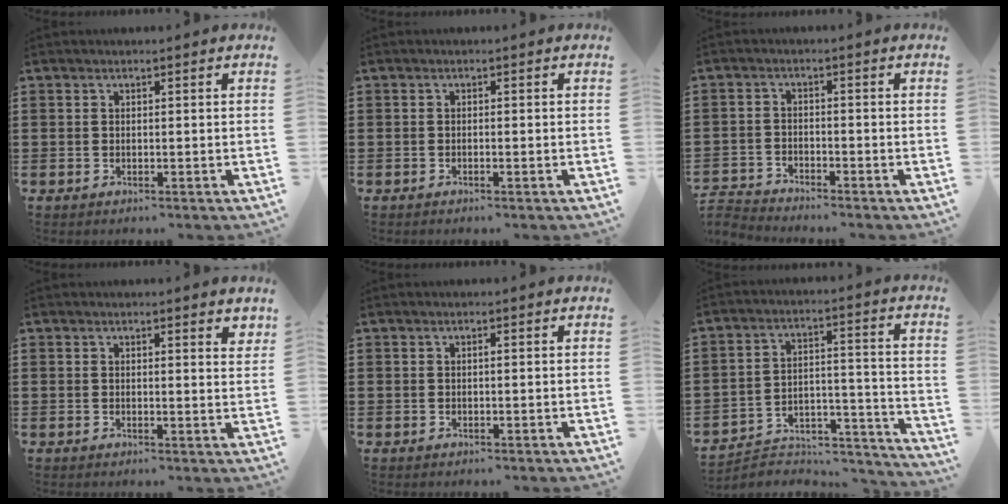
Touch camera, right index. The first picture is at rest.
{"total": 0.5, "force": [-0.4, 0.0, 0.3], "torque": [-0.006, -0.001, -0.009]}
{"total": 2.8, "force": [-2.7, 0.3, -0.3], "torque": [-0.003, 0.000, -0.060]}
{"total": 1.1, "force": [1.0, 0.0, 0.4], "torque": [-0.003, -0.002, 0.018]}
{"total": 0.0}
{"total": 4.1, "force": [-3.8, 1.5, 0.7], "torque": [-0.017, 0.002, -0.080]}